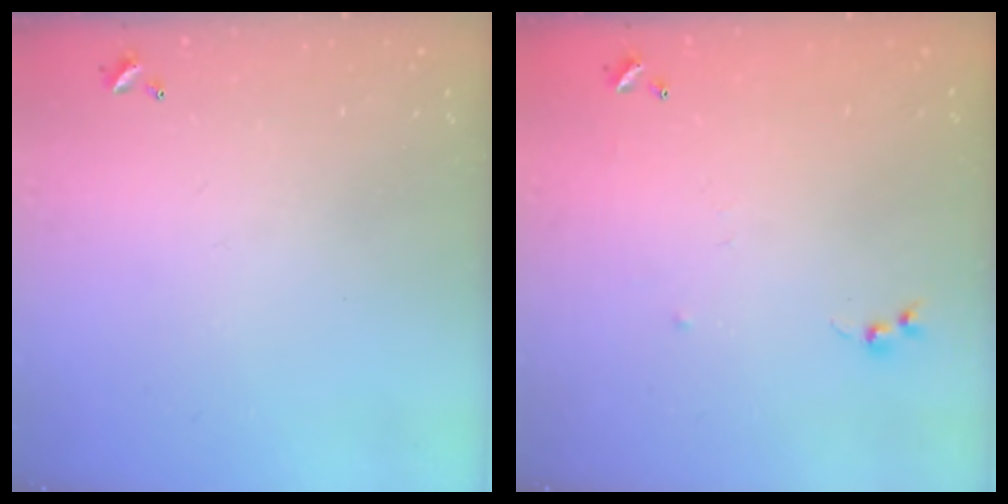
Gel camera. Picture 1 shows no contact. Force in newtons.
{"total": 5.8, "press": 5.7, "slide": 0.8}